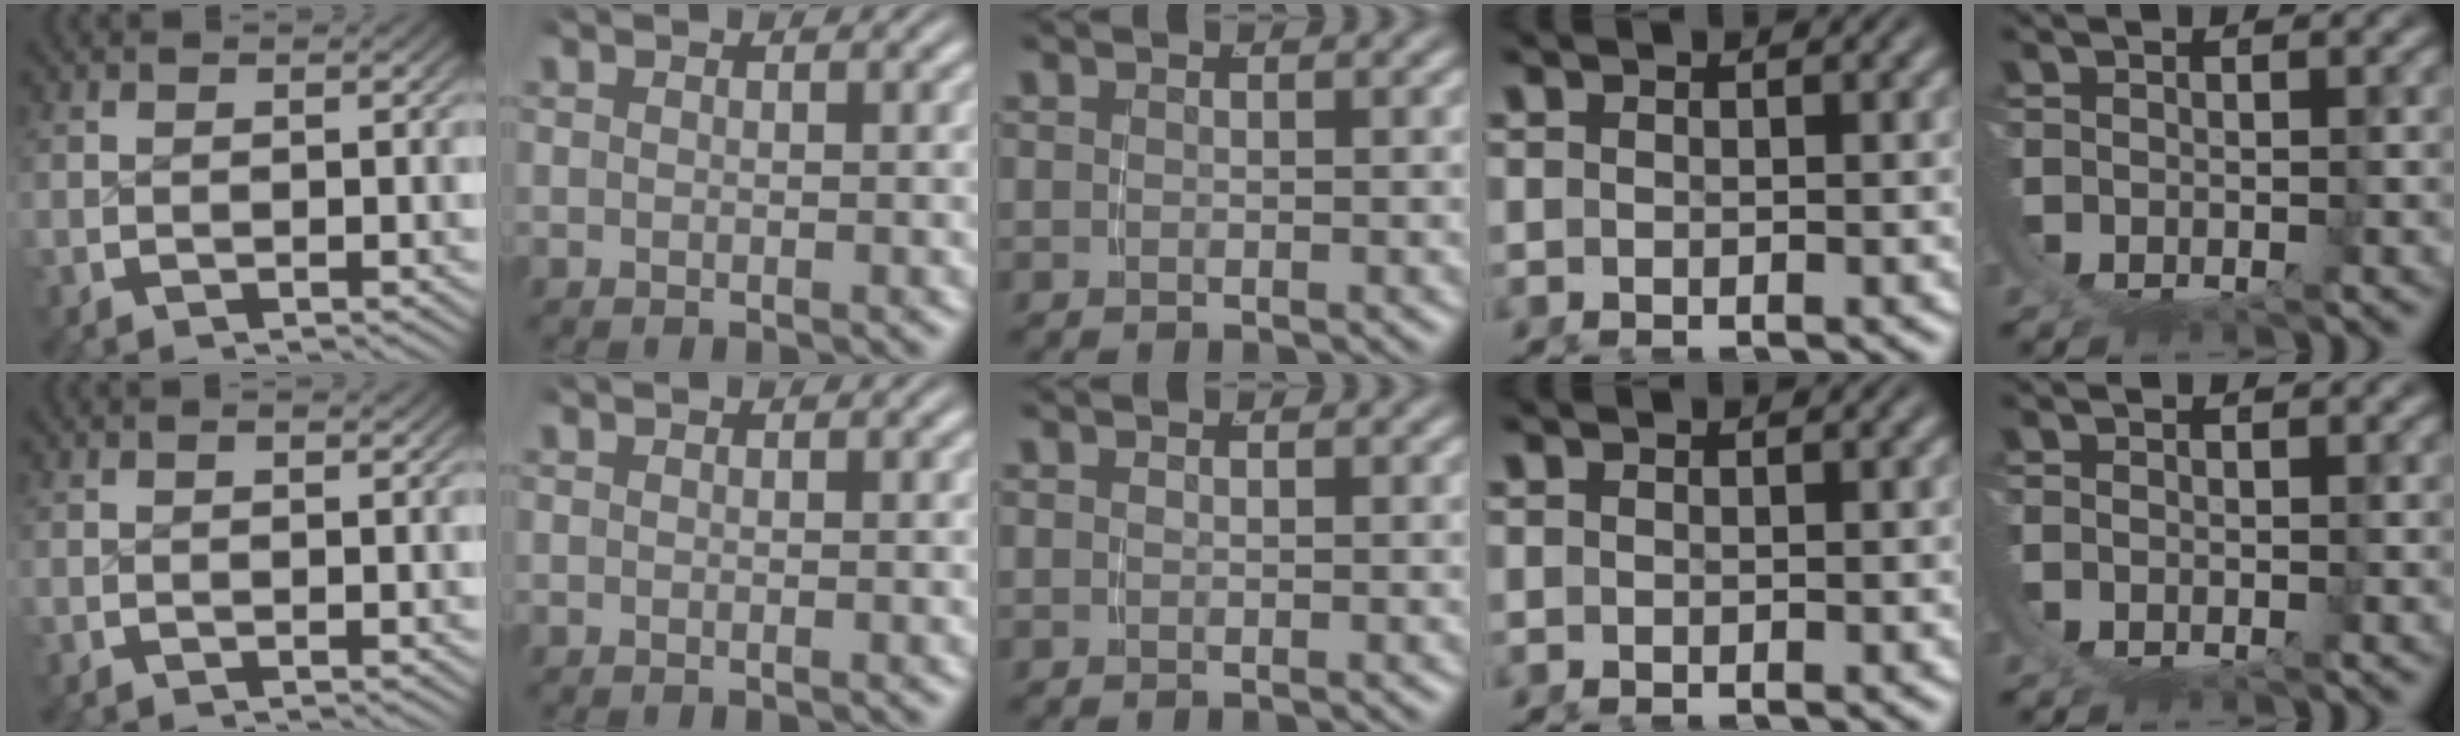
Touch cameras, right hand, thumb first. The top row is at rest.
{"little": {"total": 0.6, "force": [-0.2, 0.5, 0.3], "torque": [-0.008, -0.002, -0.003]}}